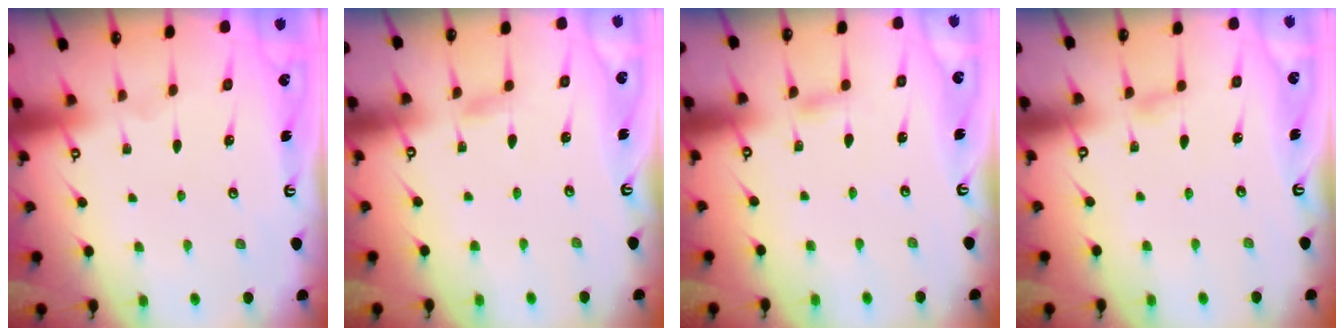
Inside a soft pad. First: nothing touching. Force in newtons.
{"total": 2.5, "press": 2.5, "slide": 0.3}
{"total": 2.8, "press": 2.8, "slide": 0.3}
{"total": 2.6, "press": 2.6, "slide": 0.3}